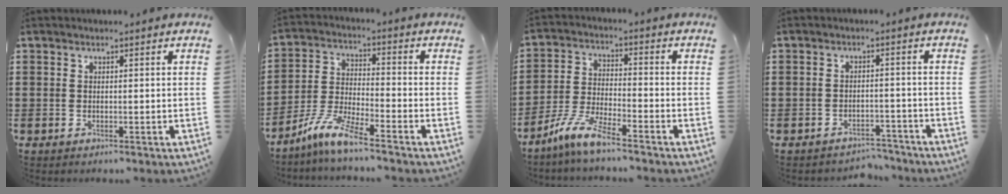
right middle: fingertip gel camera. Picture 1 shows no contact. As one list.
[{"total": 7.6, "force": [-6.2, 0.2, 4.4], "torque": [-0.102, -0.015, -0.124]}, {"total": 7.0, "force": [-5.6, 0.5, 4.1], "torque": [-0.100, -0.012, -0.112]}, {"total": 3.0, "force": [-3.0, 0.5, -0.2], "torque": [-0.004, 0.001, -0.065]}]